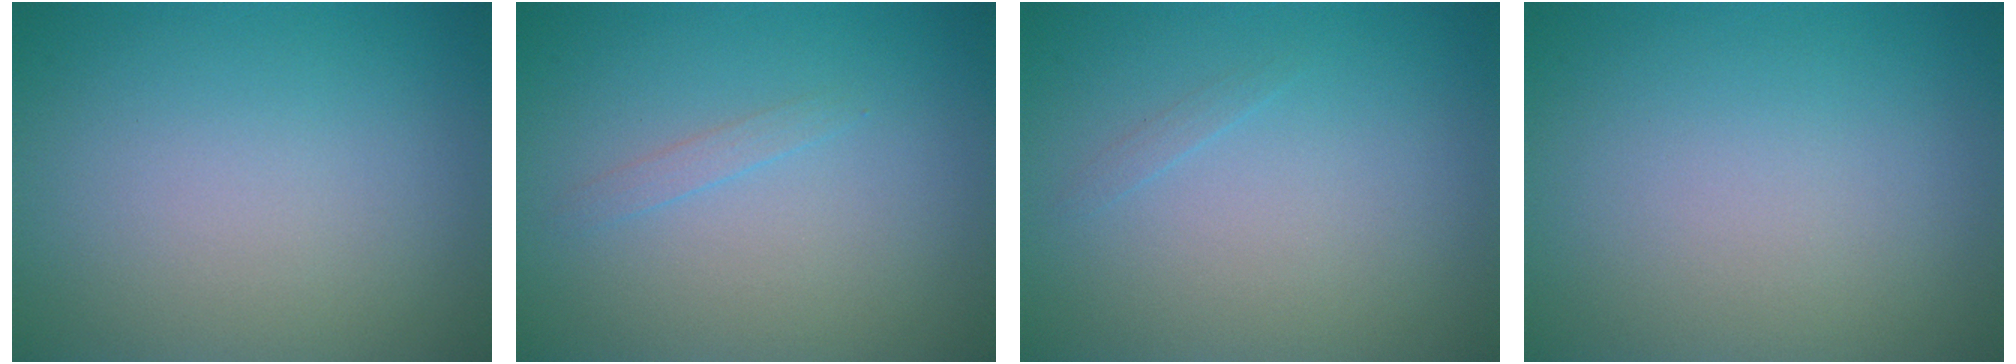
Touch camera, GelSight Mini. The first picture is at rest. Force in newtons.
{"total": 0.8, "press": 0.8, "slide": 0.1}
{"total": 0.5, "press": 0.5, "slide": 0.0}
{"total": 0.0}